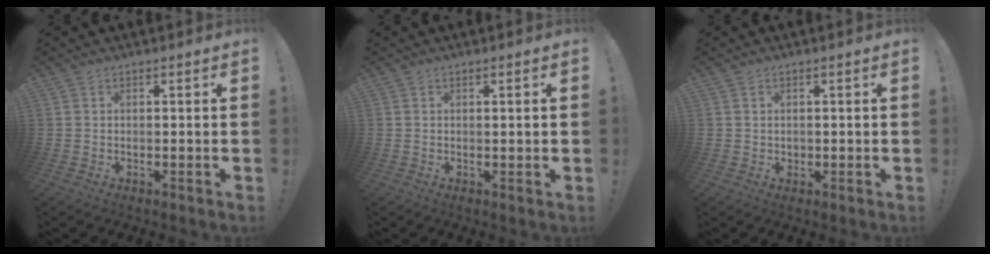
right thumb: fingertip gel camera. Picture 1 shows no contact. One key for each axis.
{"total": 1.0, "fx": 0.3, "fy": -0.3, "fz": 0.9, "tx": -0.017, "ty": 0.000, "tz": 0.003}
{"total": 1.0, "fx": 0.1, "fy": 1.0, "fz": 0.1, "tx": -0.002, "ty": 0.003, "tz": 0.001}